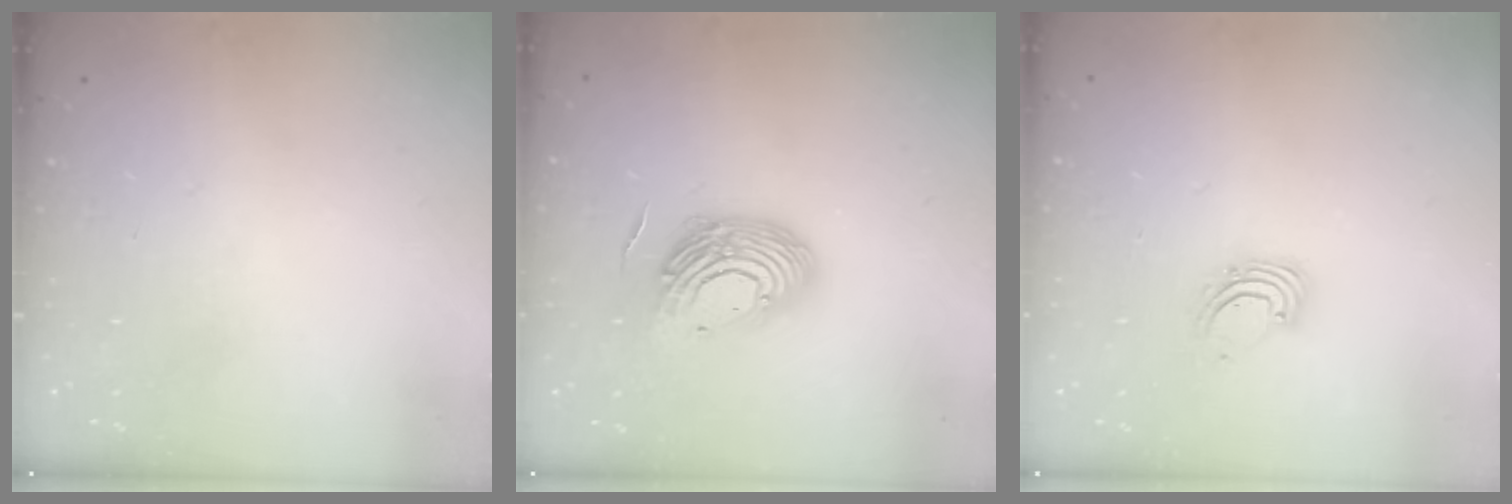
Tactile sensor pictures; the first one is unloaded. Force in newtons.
{"total": 13.8, "press": 13.7, "slide": 1.8}
{"total": 2.6, "press": 2.6, "slide": 0.2}